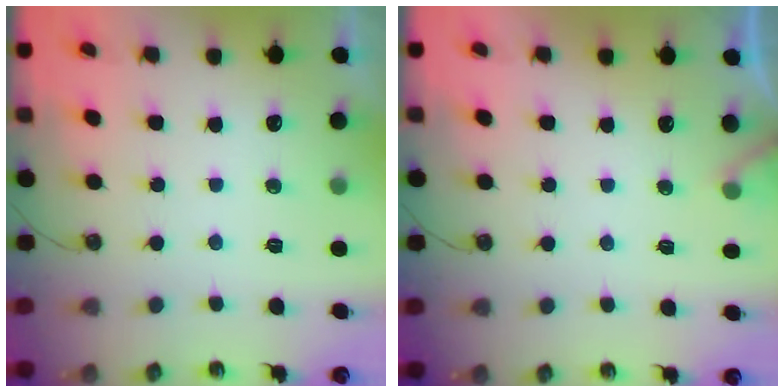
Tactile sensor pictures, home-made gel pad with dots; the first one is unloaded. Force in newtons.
{"total": 5.3, "press": 5.3, "slide": 0.5}